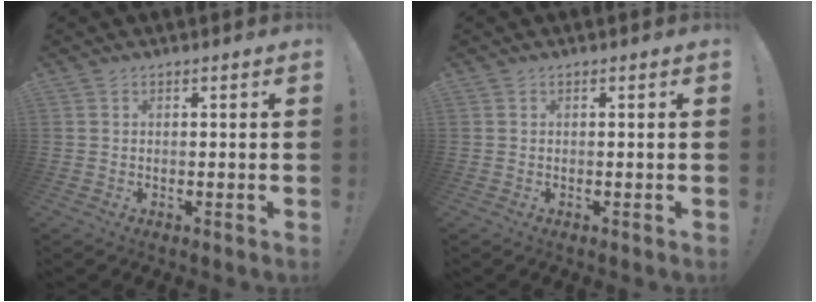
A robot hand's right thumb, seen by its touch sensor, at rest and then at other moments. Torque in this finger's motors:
{"motor_torque": [-0.01, 0.00, 0.02, 0.02, -0.01]}